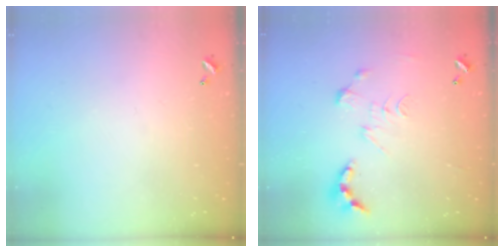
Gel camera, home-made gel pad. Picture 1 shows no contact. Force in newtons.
{"total": 0.0}